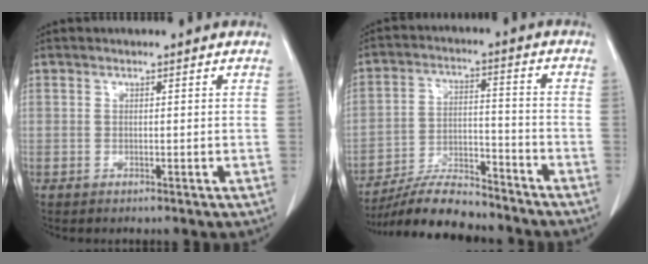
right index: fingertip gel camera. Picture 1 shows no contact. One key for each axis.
{"total": 11.7, "fx": -10.8, "fy": 2.0, "fz": 4.1, "tx": -0.070, "ty": 0.002, "tz": -0.188}